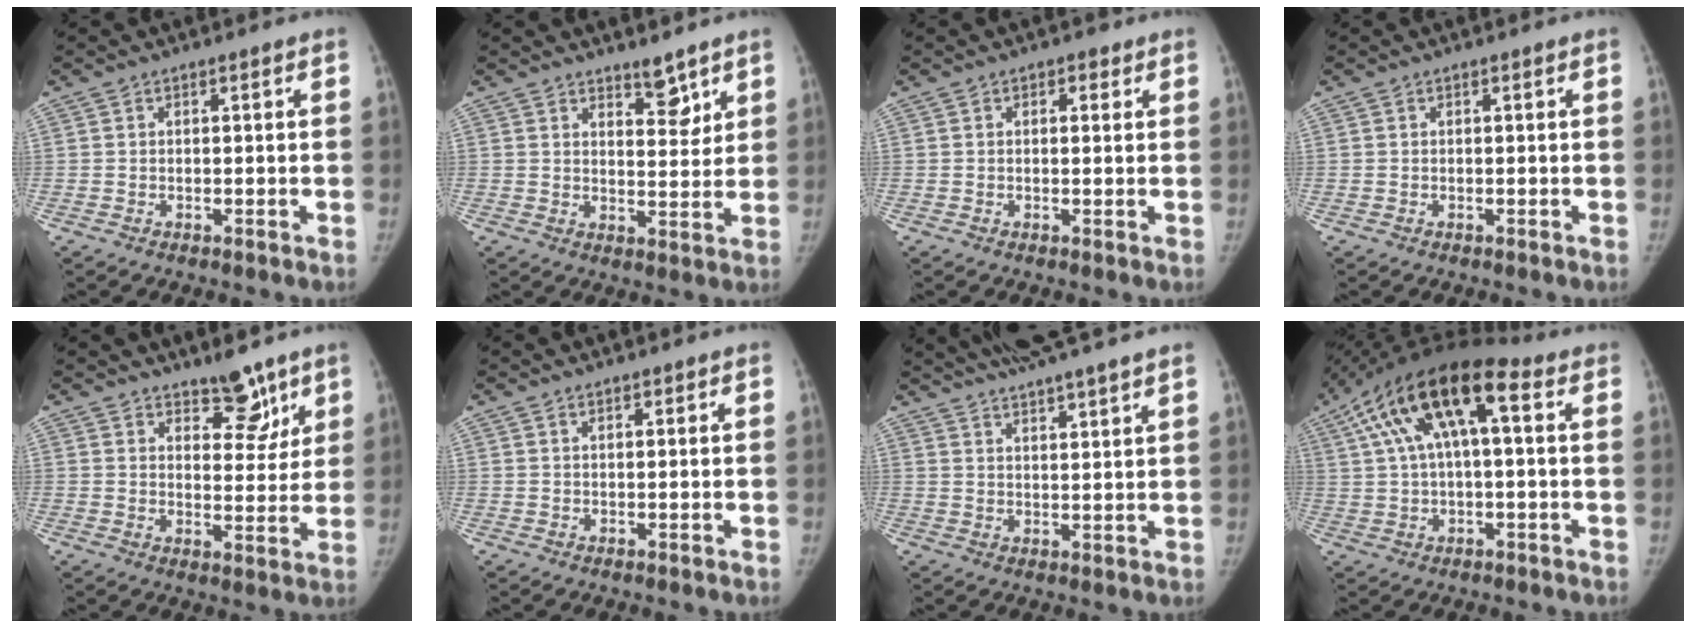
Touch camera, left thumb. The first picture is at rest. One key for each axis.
{"total": 5.6, "fx": 4.1, "fy": 2.3, "fz": 2.9, "tx": -0.017, "ty": -0.033, "tz": 0.064}
{"total": 2.1, "fx": 1.0, "fy": 1.3, "fz": 1.3, "tx": -0.005, "ty": -0.001, "tz": 0.011}
{"total": 0.0}
{"total": 8.1, "fx": 5.9, "fy": 3.7, "fz": 4.2, "tx": -0.017, "ty": -0.041, "tz": 0.088}
{"total": 1.2, "fx": 0.8, "fy": 0.5, "fz": 0.7, "tx": -0.007, "ty": -0.003, "tz": 0.013}
{"total": 11.3, "fx": 9.3, "fy": 0.7, "fz": 6.4, "tx": -0.090, "ty": -0.013, "tz": 0.142}
{"total": 16.2, "fx": 5.1, "fy": 6.3, "fz": 14.1, "tx": -0.257, "ty": 0.040, "tz": 0.080}